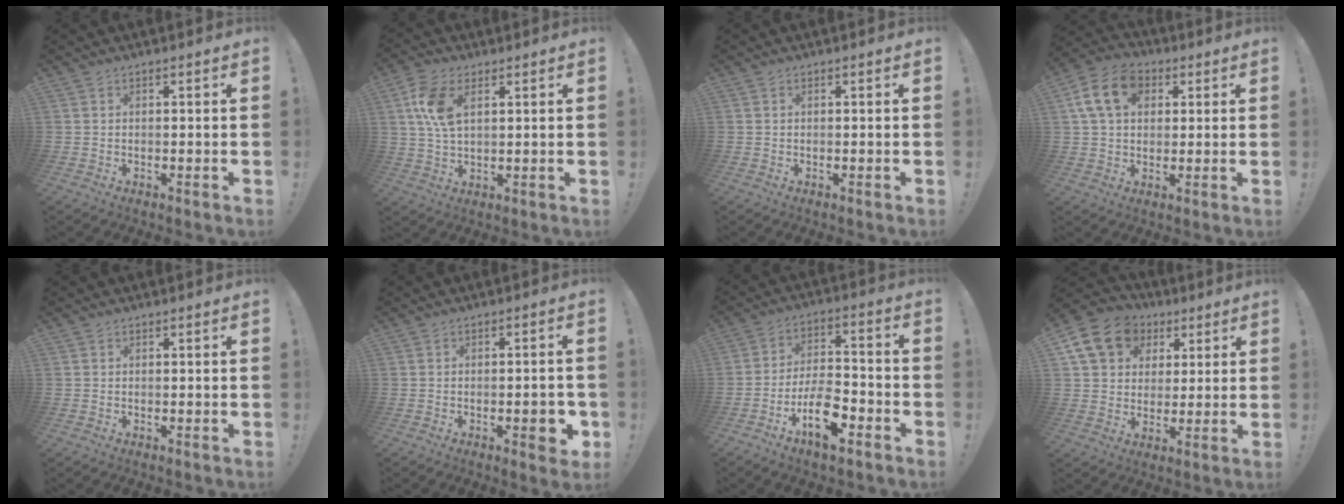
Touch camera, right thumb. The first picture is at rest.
{"total": 9.2, "force": [3.5, 4.8, 7.0], "torque": [-0.147, -0.004, 0.064]}
{"total": 0.0}
{"total": 14.0, "force": [4.5, 10.1, 8.5], "torque": [-0.151, 0.003, 0.090]}
{"total": 0.0}
{"total": 5.2, "force": [-1.9, 1.5, 4.6], "torque": [-0.058, 0.004, -0.027]}
{"total": 13.6, "force": [-7.3, 6.1, 9.7], "torque": [-0.164, 0.051, -0.119]}
{"total": 14.7, "force": [6.2, 11.8, 6.2], "torque": [-0.093, -0.023, 0.124]}